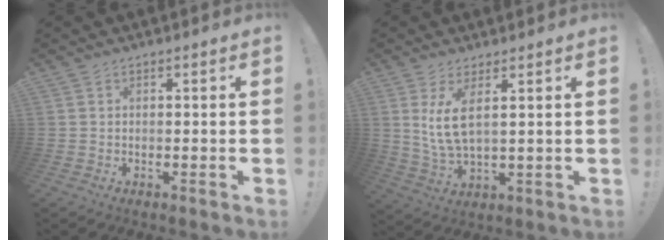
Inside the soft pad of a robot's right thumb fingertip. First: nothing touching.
{"total": 8.3, "force": [3.0, 2.7, 7.3], "torque": [-0.140, -0.022, 0.049]}